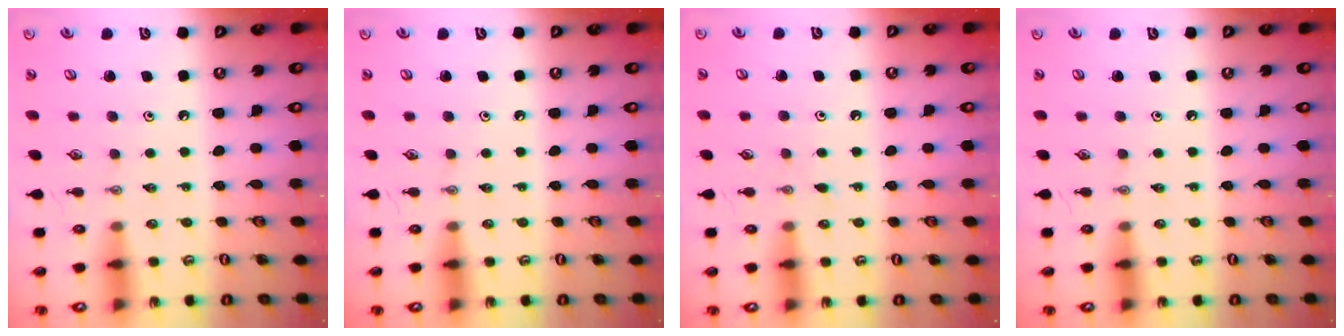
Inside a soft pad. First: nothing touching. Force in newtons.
{"total": 0.0}
{"total": 4.3, "press": 4.3, "slide": 0.4}
{"total": 0.0}